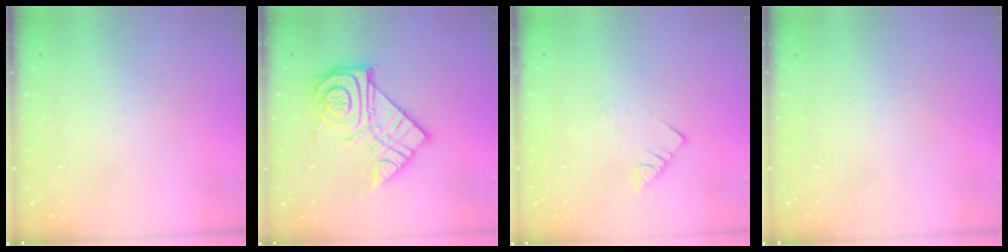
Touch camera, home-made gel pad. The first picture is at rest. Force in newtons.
{"total": 18.5, "press": 18.4, "slide": 1.5}
{"total": 3.1, "press": 3.1, "slide": 0.4}
{"total": 1.5, "press": 1.5, "slide": 0.1}